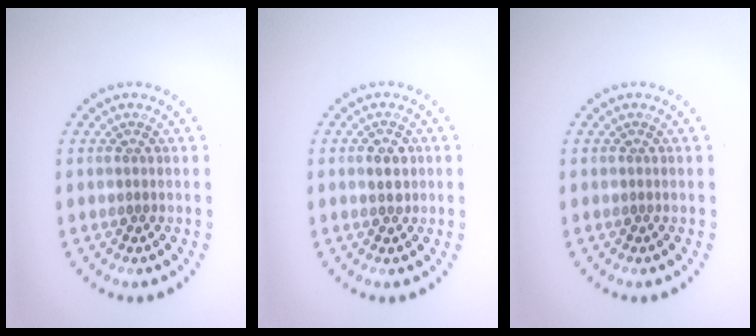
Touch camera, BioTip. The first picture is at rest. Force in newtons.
{"total": 1.5, "press": 1.5, "slide": 0.2}
{"total": 0.0}